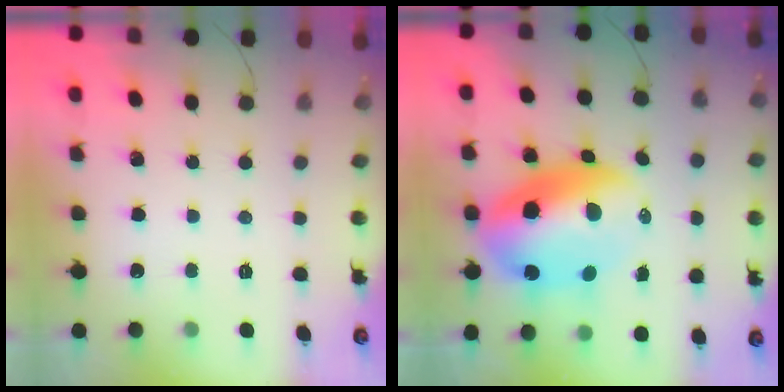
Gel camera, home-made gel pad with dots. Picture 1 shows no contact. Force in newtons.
{"total": 17.2, "press": 16.8, "slide": 3.5}